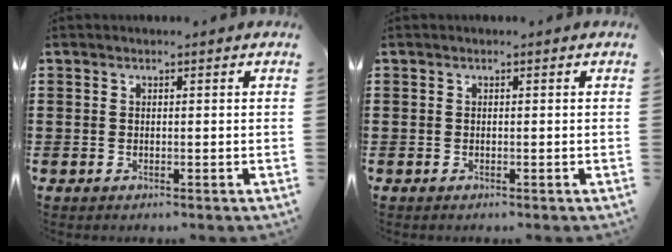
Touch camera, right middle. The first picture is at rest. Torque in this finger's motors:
{"motor_torque": [-0.99, 0.49, 0.03, 0.01]}